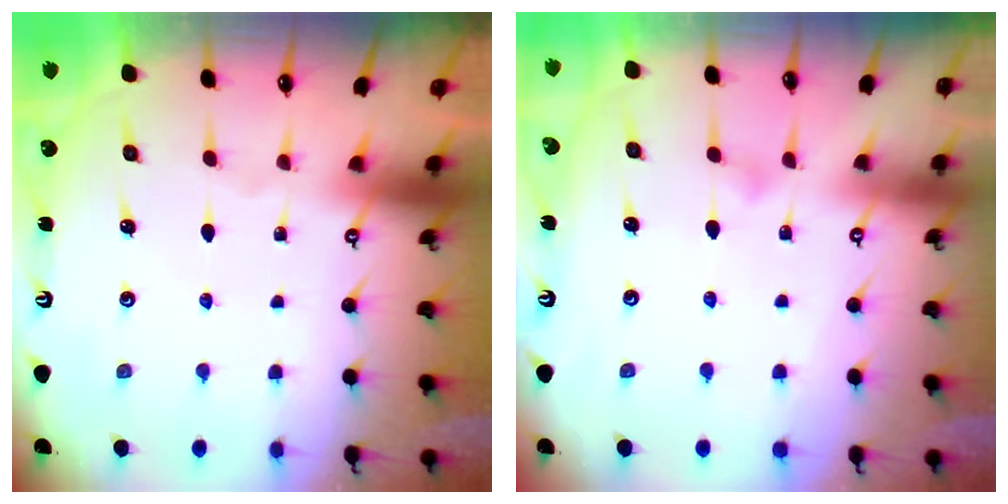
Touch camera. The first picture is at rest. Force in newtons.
{"total": 4.1, "press": 4.1, "slide": 0.3}